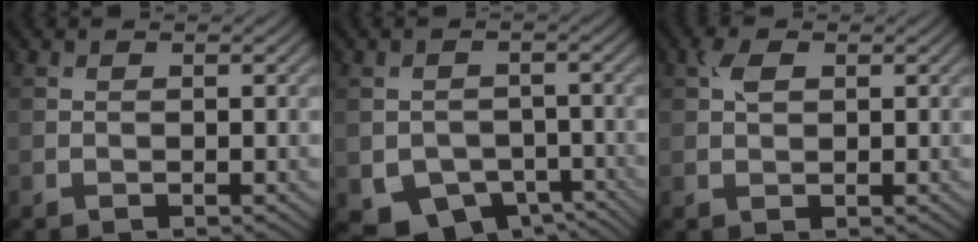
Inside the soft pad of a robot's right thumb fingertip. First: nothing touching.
{"total": 6.9, "force": [-3.6, 5.0, 3.2], "torque": [-0.061, -0.028, -0.050]}
{"total": 2.2, "force": [0.8, 1.3, 1.6], "torque": [-0.037, 0.004, 0.013]}